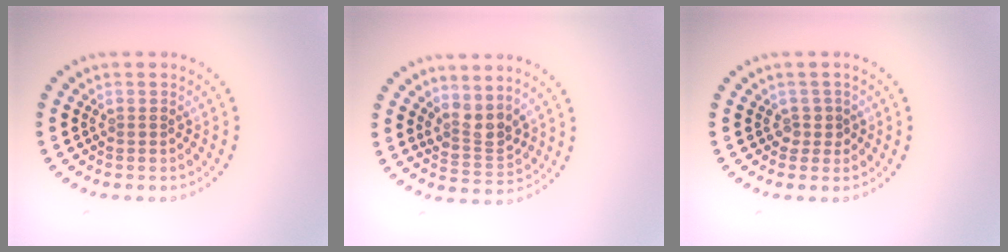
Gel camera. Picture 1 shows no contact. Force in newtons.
{"total": 2.6, "press": 2.0, "slide": 1.7}
{"total": 1.2, "press": 0.9, "slide": 0.8}